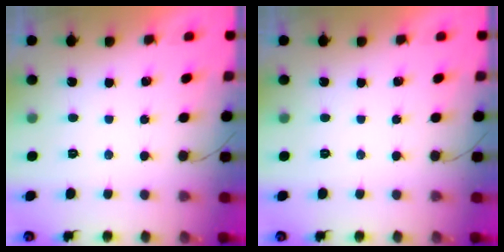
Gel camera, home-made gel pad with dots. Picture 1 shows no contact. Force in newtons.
{"total": 0.0}